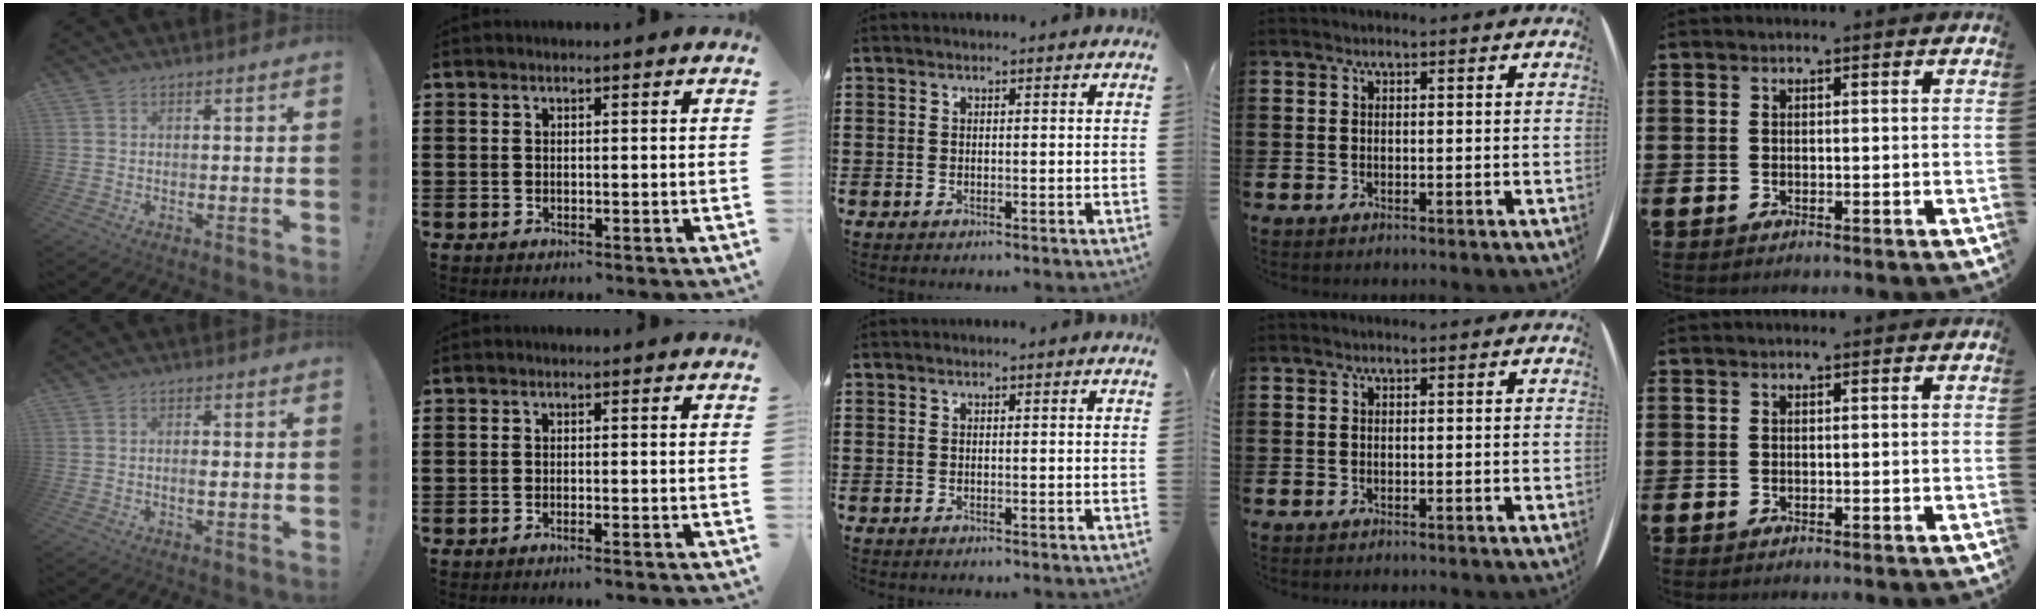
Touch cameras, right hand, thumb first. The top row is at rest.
{"thumb": {"total": 1.6, "force": [-0.3, 0.4, 1.5], "torque": [-0.020, -0.001, -0.008]}, "index": {"total": 1.0, "force": [-1.0, -0.2, 0.3], "torque": [-0.006, 0.000, -0.019]}}